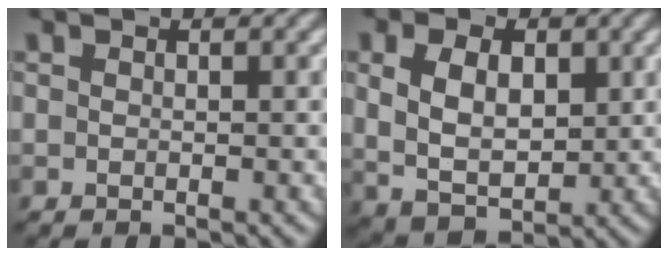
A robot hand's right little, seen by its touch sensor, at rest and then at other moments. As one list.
[{"total": 8.2, "force": [0.2, 6.6, 4.9], "torque": [-0.100, -0.021, 0.007]}]